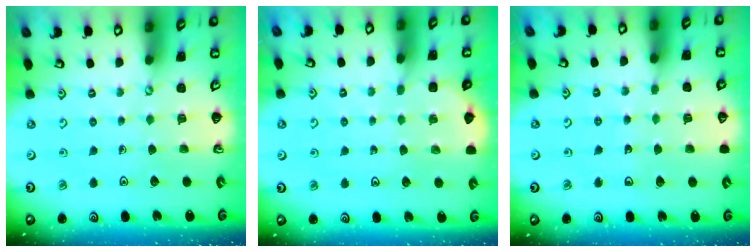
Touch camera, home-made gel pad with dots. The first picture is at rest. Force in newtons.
{"total": 3.2, "press": 3.2, "slide": 0.2}
{"total": 4.0, "press": 3.1, "slide": 2.5}